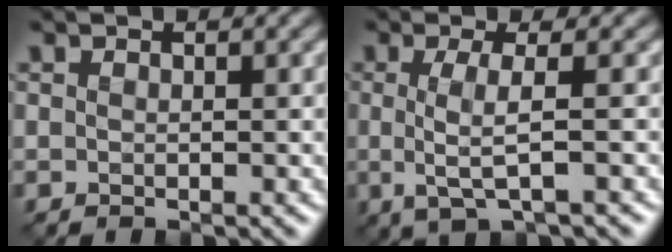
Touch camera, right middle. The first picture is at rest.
{"total": 3.3, "force": [-0.2, 0.7, 3.2], "torque": [-0.063, -0.005, -0.006]}